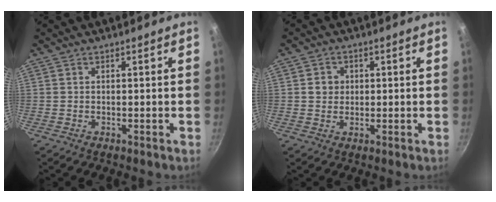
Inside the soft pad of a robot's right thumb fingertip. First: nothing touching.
{"total": 3.1, "force": [0.4, 2.9, 1.1], "torque": [-0.002, 0.004, 0.003]}